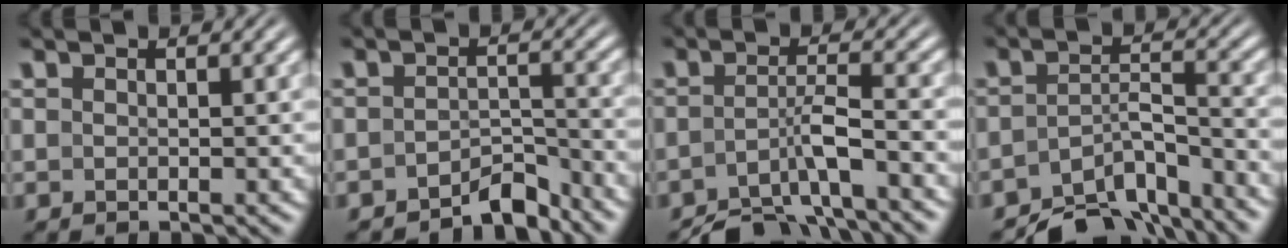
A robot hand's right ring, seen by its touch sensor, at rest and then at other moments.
{"total": 4.1, "force": [-3.9, 0.8, 1.1], "torque": [-0.009, -0.008, -0.065]}
{"total": 6.5, "force": [-5.5, 1.2, 3.1], "torque": [-0.058, -0.024, -0.074]}
{"total": 8.2, "force": [-7.0, 2.8, 3.3], "torque": [-0.043, -0.025, -0.105]}